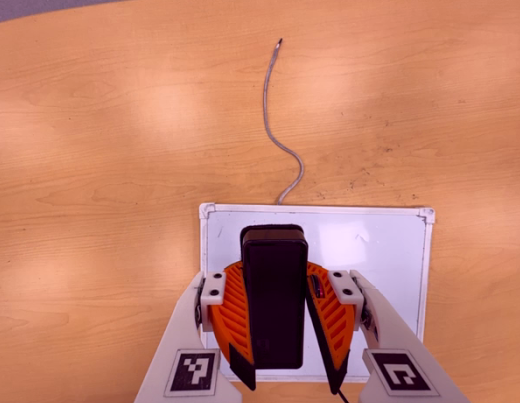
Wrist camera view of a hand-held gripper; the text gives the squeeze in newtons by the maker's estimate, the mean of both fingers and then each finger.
{"total": 10.9, "left": 9.9, "right": 11.8}